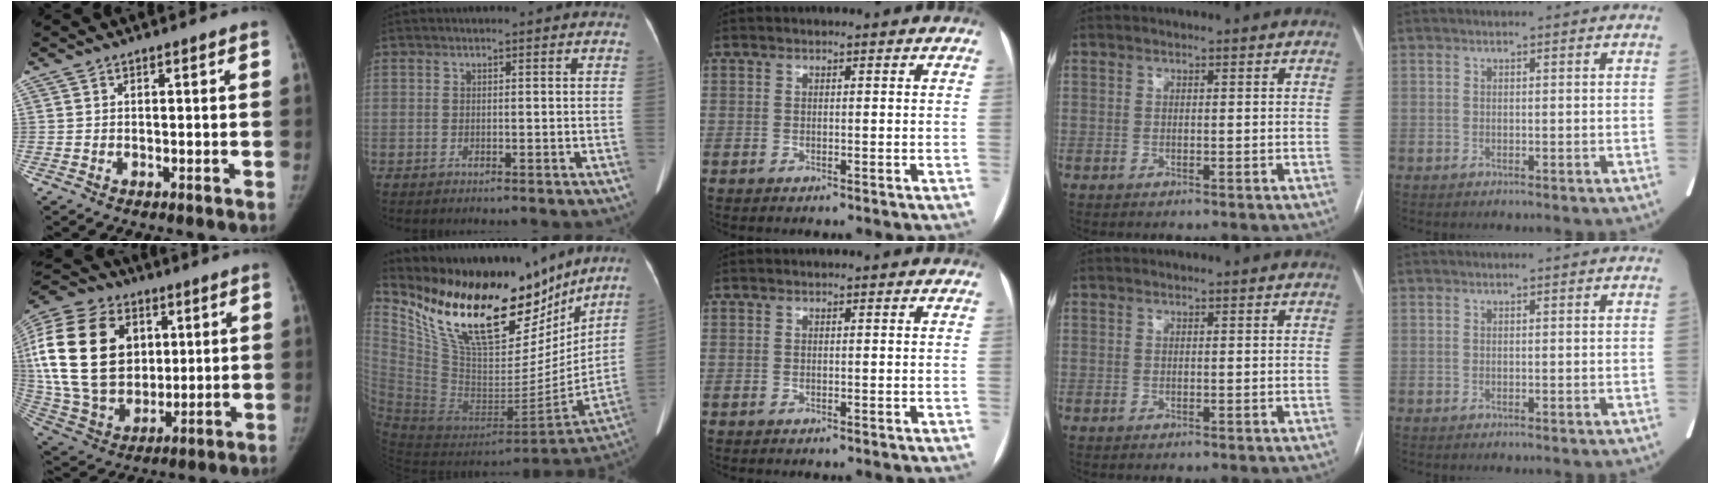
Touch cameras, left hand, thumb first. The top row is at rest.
{"thumb": {"total": 27.6, "force": [6.3, 19.9, 18.1], "torque": [-0.369, 0.008, 0.124]}, "index": {"total": 31.2, "force": [23.2, 12.3, 17.0], "torque": [-0.325, 0.004, 0.376]}}